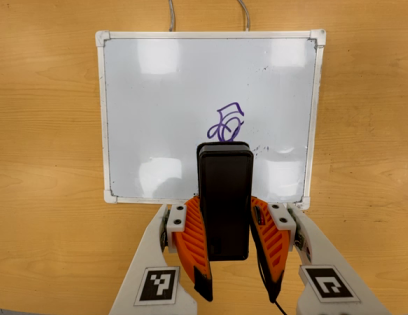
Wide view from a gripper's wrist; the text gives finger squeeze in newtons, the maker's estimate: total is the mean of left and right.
{"total": 8.5, "left": 6.9, "right": 10.1}